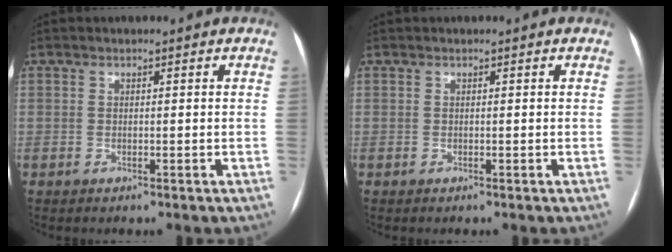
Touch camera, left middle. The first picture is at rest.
{"total": 0.0}